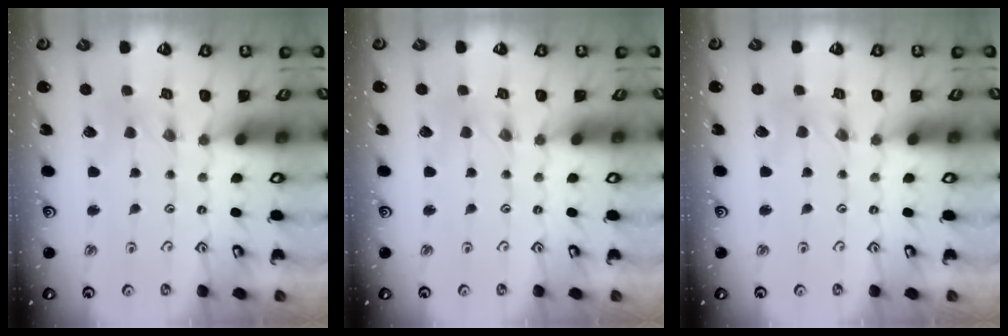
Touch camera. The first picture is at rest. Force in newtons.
{"total": 0.0}
{"total": 0.0}